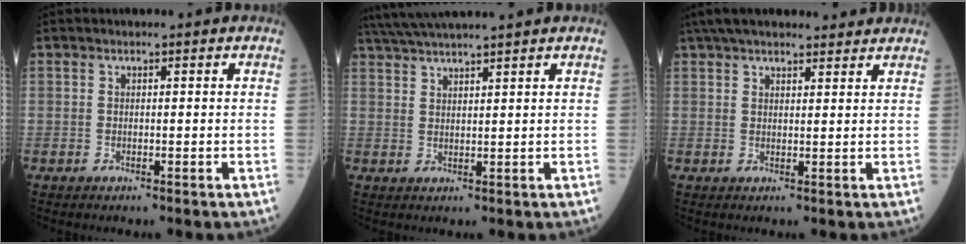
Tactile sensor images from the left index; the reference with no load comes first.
{"total": 8.2, "force": [7.3, -1.2, 3.7], "torque": [-0.065, 0.027, 0.121]}
{"total": 14.5, "force": [12.6, 3.3, 6.2], "torque": [-0.096, 0.046, 0.186]}